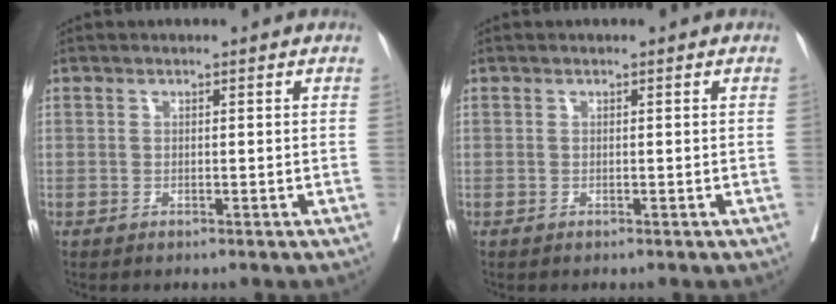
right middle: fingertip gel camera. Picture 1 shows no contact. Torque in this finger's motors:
{"motor_torque": [0.00, 0.00, 0.00, 0.00]}